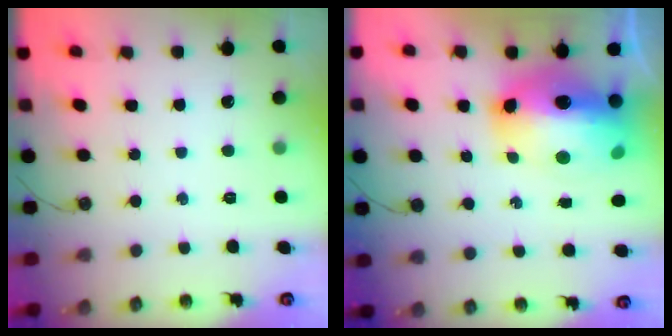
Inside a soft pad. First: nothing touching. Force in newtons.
{"total": 20.1, "press": 20.0, "slide": 2.2}